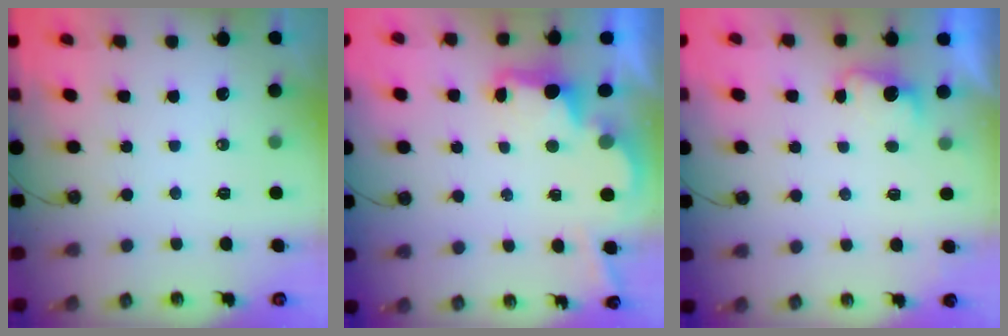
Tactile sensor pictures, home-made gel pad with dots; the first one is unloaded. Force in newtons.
{"total": 2.7, "press": 2.6, "slide": 0.8}
{"total": 2.8, "press": 2.7, "slide": 0.9}